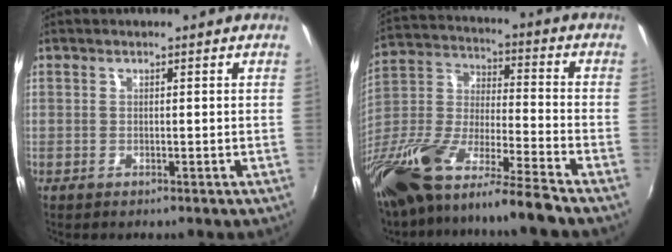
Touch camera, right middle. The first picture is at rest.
{"total": 19.9, "force": [-15.4, 1.6, 12.5], "torque": [-0.242, -0.036, -0.293]}